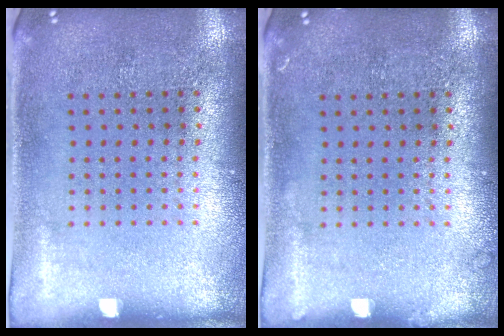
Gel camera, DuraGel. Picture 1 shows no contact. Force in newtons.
{"total": 0.6, "press": 0.5, "slide": 0.1}